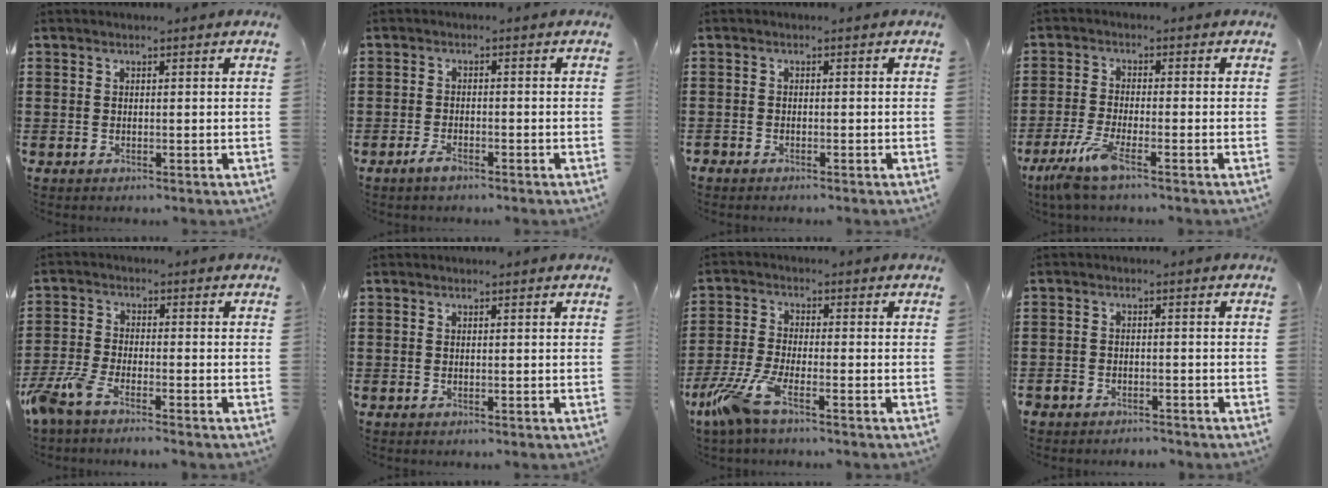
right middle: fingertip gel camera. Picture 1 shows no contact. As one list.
[{"total": 2.2, "force": [-1.6, 0.6, 1.4], "torque": [-0.032, -0.003, -0.031]}, {"total": 0.8, "force": [-0.7, 0.2, 0.0], "torque": [-0.002, 0.002, -0.016]}, {"total": 5.5, "force": [-3.4, 0.6, 4.2], "torque": [-0.103, -0.019, -0.068]}, {"total": 5.2, "force": [-4.3, 0.9, 2.8], "torque": [-0.087, -0.014, -0.091]}, {"total": 0.0}, {"total": 6.7, "force": [-4.3, 1.1, 5.0], "torque": [-0.135, -0.023, -0.089]}, {"total": 2.5, "force": [-2.4, 0.7, -0.2], "torque": [-0.003, 0.003, -0.053]}]